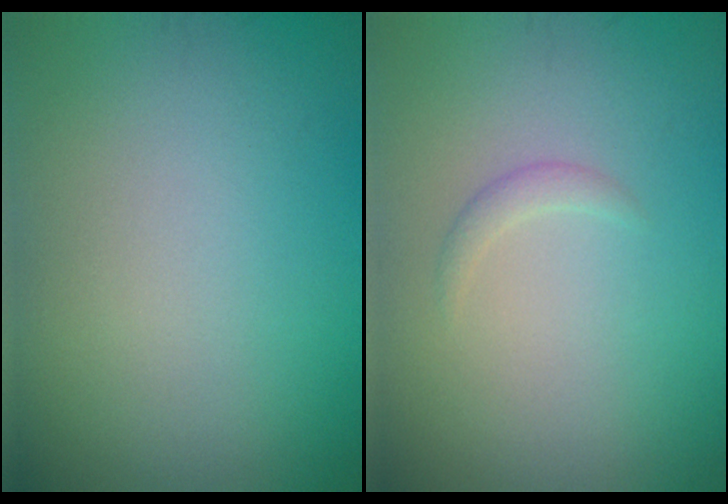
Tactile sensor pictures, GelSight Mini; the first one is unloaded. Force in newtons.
{"total": 0.9, "press": 0.9, "slide": 0.1}